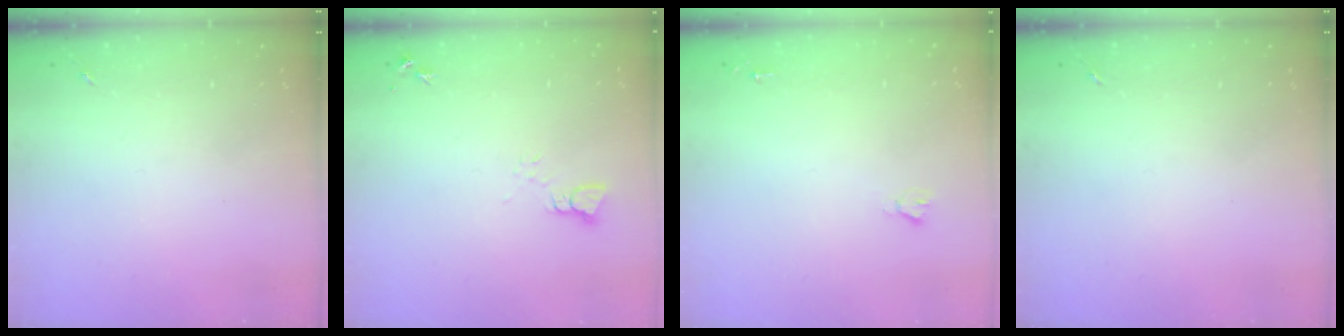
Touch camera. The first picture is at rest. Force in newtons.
{"total": 2.5, "press": 2.5, "slide": 0.1}
{"total": 1.9, "press": 1.9, "slide": 0.2}
{"total": 0.0}